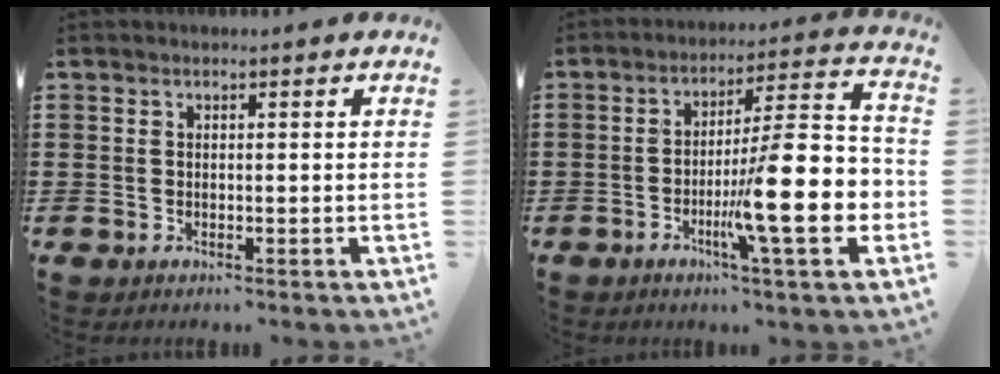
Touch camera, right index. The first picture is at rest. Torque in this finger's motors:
{"motor_torque": [2.14, 0.00, 1.01, 0.21]}